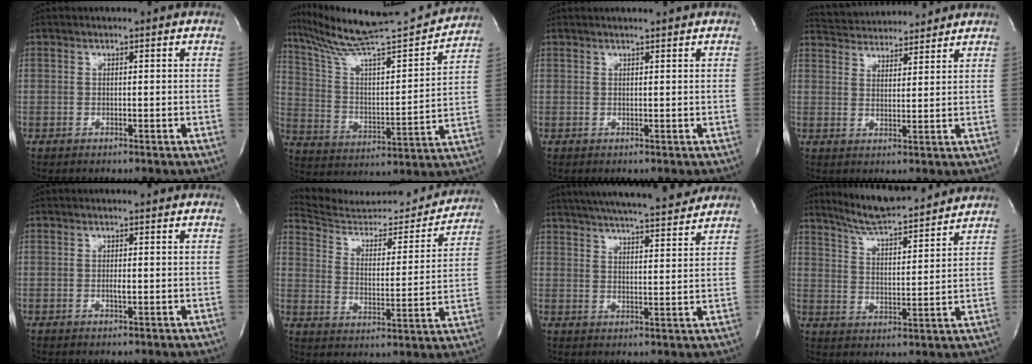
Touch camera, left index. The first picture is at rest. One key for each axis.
{"total": 22.3, "fx": 20.6, "fy": 0.8, "fz": 8.5, "tx": -0.148, "ty": -0.024, "tz": 0.318}
{"total": 2.3, "fx": 2.2, "fy": -0.3, "fz": 0.8, "tx": -0.010, "ty": 0.007, "tz": 0.028}
{"total": 10.7, "fx": 10.3, "fy": 1.9, "fz": 2.2, "tx": -0.038, "ty": 0.023, "tz": 0.154}
{"total": 0.8, "fx": 0.0, "fy": 0.1, "fz": 0.8, "tx": -0.015, "ty": -0.002, "tz": 0.001}
{"total": 19.5, "fx": 18.9, "fy": 3.2, "fz": 3.6, "tx": -0.046, "ty": -0.029, "tz": 0.270}
{"total": 19.0, "fx": 17.1, "fy": 1.7, "fz": 8.1, "tx": -0.138, "ty": 0.014, "tz": 0.240}
{"total": 14.3, "fx": 13.2, "fy": 1.1, "fz": 5.3, "tx": -0.092, "ty": 0.006, "tz": 0.204}